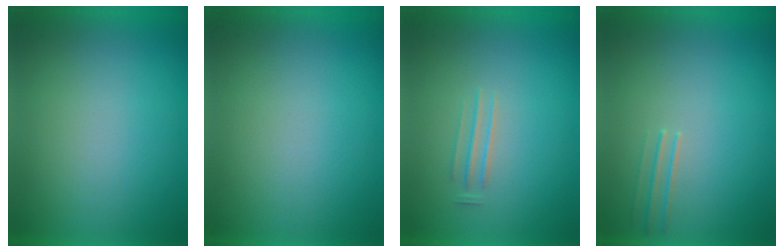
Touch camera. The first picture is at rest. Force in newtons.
{"total": 1.1}
{"total": 1.6}
{"total": 1.1}